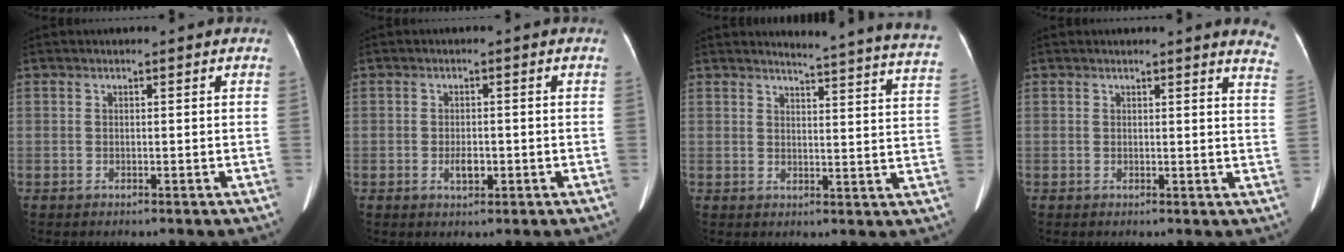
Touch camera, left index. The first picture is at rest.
{"total": 2.2, "force": [-0.8, 1.1, 1.8], "torque": [-0.034, 0.001, -0.009]}
{"total": 18.6, "force": [18.0, -0.5, 4.7], "torque": [-0.060, -0.105, 0.185]}
{"total": 6.2, "force": [5.9, 0.2, 1.6], "torque": [-0.007, -0.038, 0.030]}